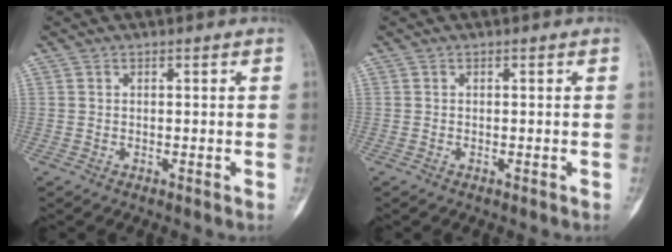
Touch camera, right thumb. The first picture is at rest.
{"total": 0.0}